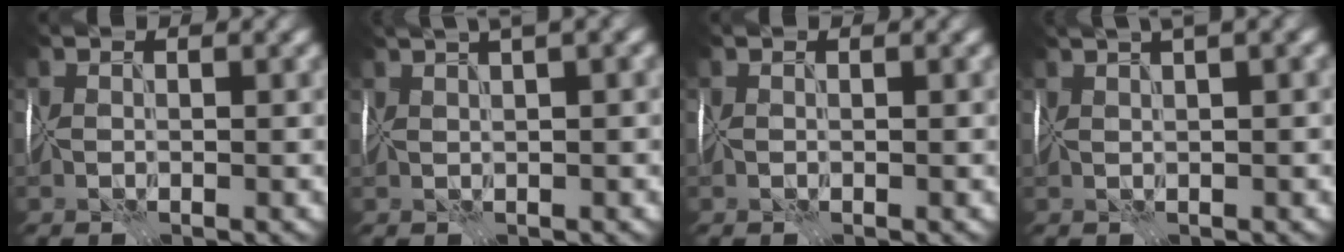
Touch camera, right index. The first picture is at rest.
{"total": 4.6, "force": [2.9, 0.9, 3.4], "torque": [-0.046, 0.019, 0.036]}
{"total": 0.0}
{"total": 4.1, "force": [2.6, 0.8, 3.1], "torque": [-0.040, 0.016, 0.033]}